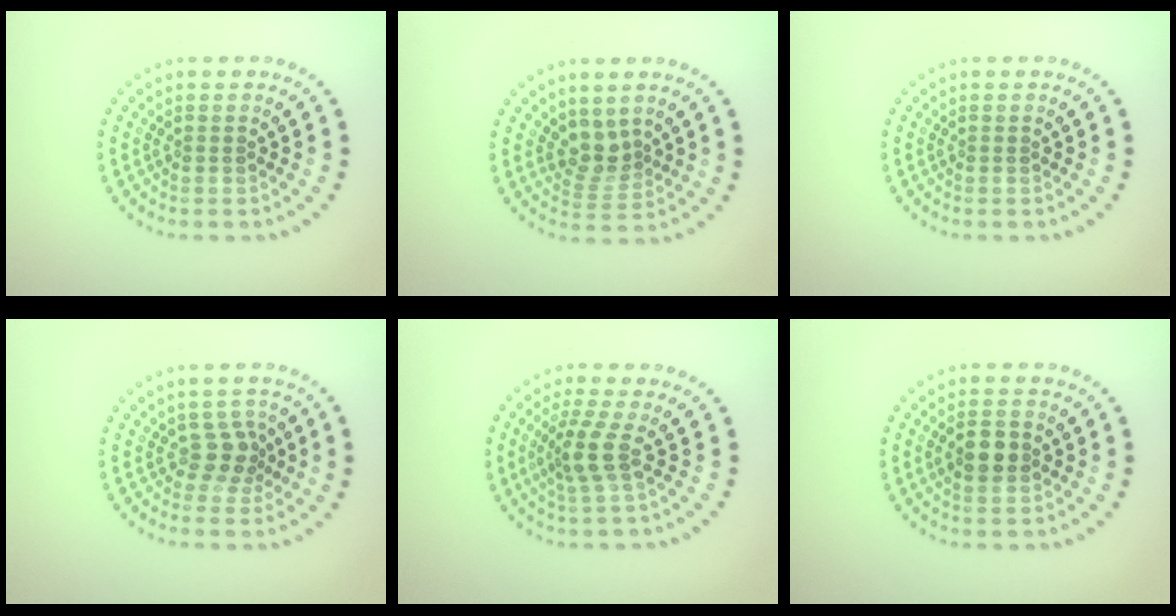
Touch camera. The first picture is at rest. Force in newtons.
{"total": 2.5, "press": 1.8, "slide": 1.7}
{"total": 0.0}
{"total": 2.3, "press": 1.9, "slide": 1.3}
{"total": 2.8, "press": 2.2, "slide": 1.8}
{"total": 3.2, "press": 3.2, "slide": 0.1}